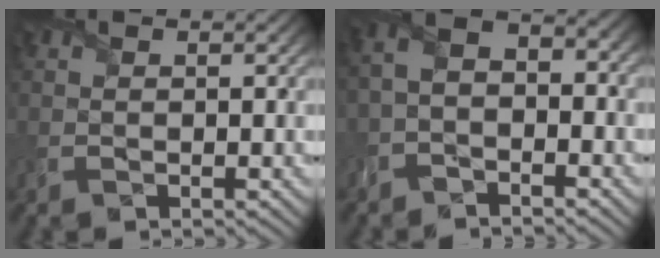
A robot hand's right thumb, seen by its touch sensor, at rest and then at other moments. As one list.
[{"total": 4.2, "force": [-2.6, 2.2, 2.5], "torque": [-0.060, 0.003, -0.066]}]